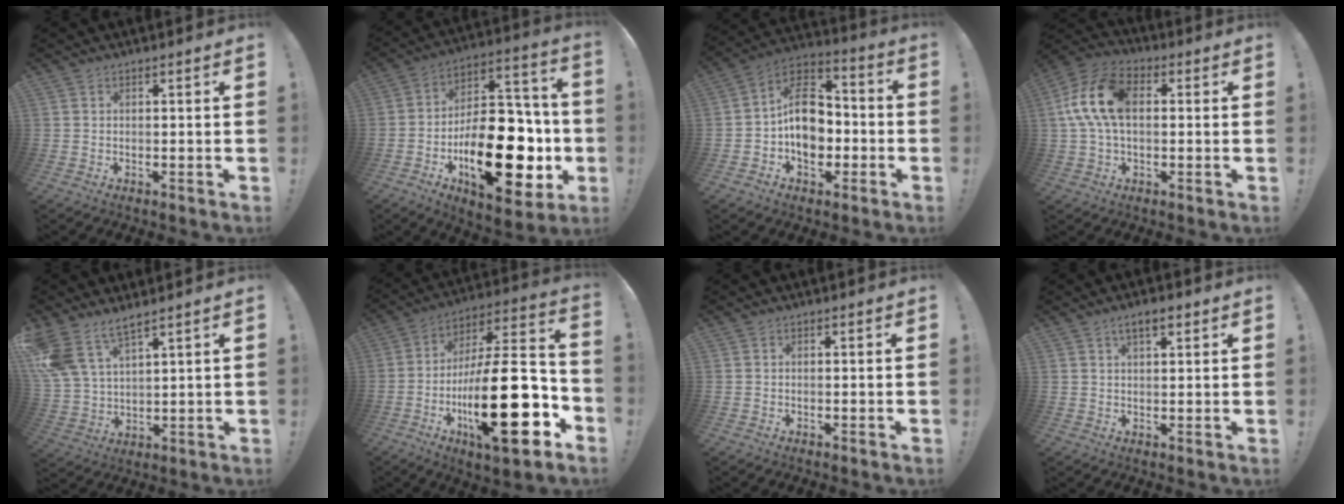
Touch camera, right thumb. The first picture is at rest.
{"total": 29.1, "force": [-8.1, 15.0, 23.6], "torque": [-0.381, 0.056, -0.109]}
{"total": 15.3, "force": [-1.1, 11.4, 10.2], "torque": [-0.151, 0.023, -0.013]}
{"total": 15.0, "force": [1.6, 9.3, 11.6], "torque": [-0.241, 0.011, 0.030]}
{"total": 10.5, "force": [8.0, 4.4, 5.1], "torque": [-0.125, -0.034, 0.159]}
{"total": 29.4, "force": [-8.0, 9.7, 26.6], "torque": [-0.468, 0.029, -0.127]}
{"total": 0.0}
{"total": 4.6, "force": [2.5, 1.8, 3.5], "torque": [-0.049, -0.007, 0.040]}